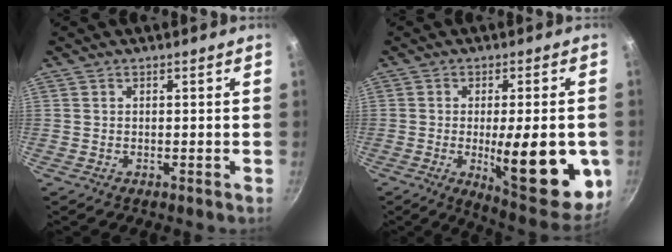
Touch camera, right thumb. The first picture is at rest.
{"total": 19.8, "force": [-3.8, 6.2, 18.4], "torque": [-0.213, -0.009, -0.041]}